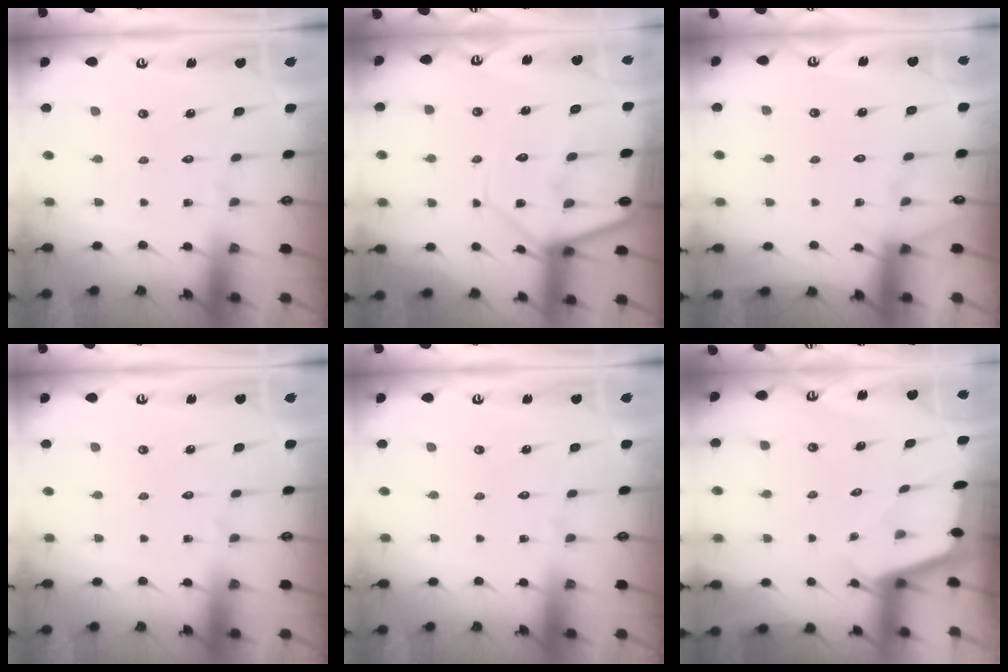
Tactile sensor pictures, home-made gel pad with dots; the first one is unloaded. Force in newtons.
{"total": 12.0, "press": 11.9, "slide": 1.0}
{"total": 3.8, "press": 3.7, "slide": 0.5}
{"total": 0.0}
{"total": 0.0}
{"total": 1.8, "press": 1.8, "slide": 0.2}